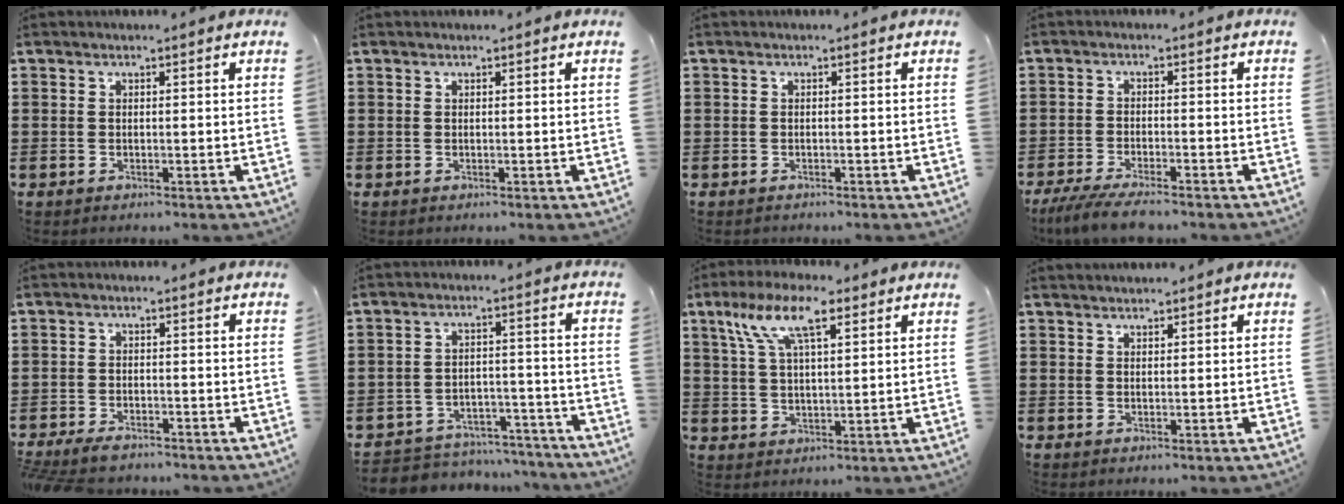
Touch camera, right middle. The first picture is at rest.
{"total": 0.0}
{"total": 0.6, "force": [-0.5, 0.3, -0.1], "torque": [0.001, 0.001, -0.012]}
{"total": 4.8, "force": [-4.2, 0.4, 2.2], "torque": [-0.056, -0.015, -0.083]}
{"total": 2.8, "force": [-2.7, 0.6, 0.7], "torque": [-0.022, -0.001, -0.058]}
{"total": 5.2, "force": [-5.1, 1.0, 0.2], "torque": [-0.011, 0.011, -0.107]}
{"total": 8.8, "force": [5.1, 2.8, 6.6], "torque": [-0.142, 0.009, 0.089]}
{"total": 1.2, "force": [1.2, 0.0, 0.0], "torque": [-0.001, 0.000, 0.023]}